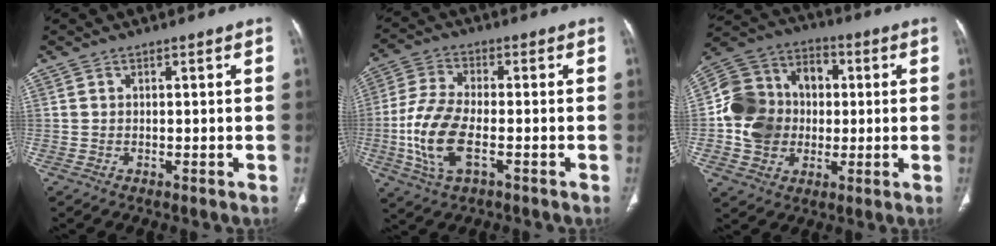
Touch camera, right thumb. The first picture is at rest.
{"total": 11.9, "force": [-3.1, 5.4, 10.1], "torque": [-0.227, 0.008, -0.060]}
{"total": 16.9, "force": [-0.5, 14.2, 9.2], "torque": [-0.148, 0.031, -0.010]}